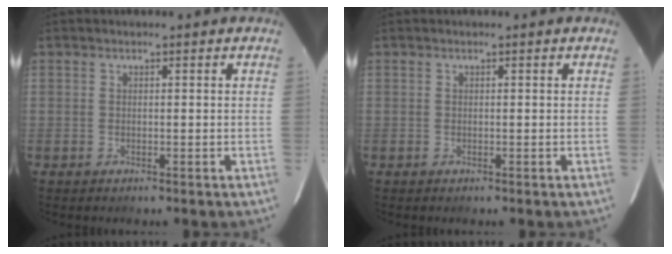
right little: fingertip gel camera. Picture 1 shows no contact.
{"total": 0.0}